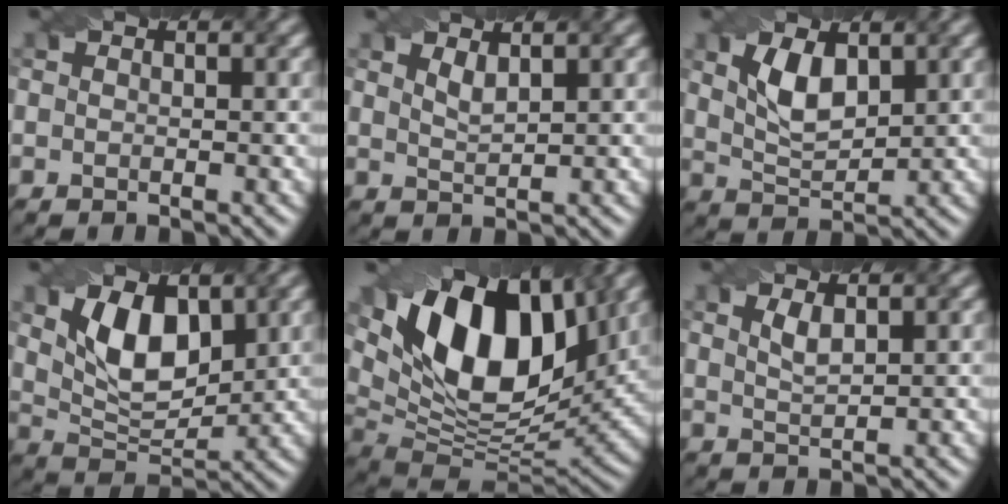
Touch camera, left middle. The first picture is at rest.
{"total": 1.4, "force": [1.0, 0.3, 0.9], "torque": [-0.021, -0.001, 0.022]}
{"total": 3.9, "force": [1.6, 1.9, 3.0], "torque": [-0.067, 0.000, 0.035]}
{"total": 6.1, "force": [2.3, 3.3, 4.6], "torque": [-0.090, -0.005, 0.042]}
{"total": 15.5, "force": [6.2, 8.2, 11.6], "torque": [-0.192, 0.016, 0.098]}
{"total": 1.6, "force": [0.9, 0.4, 1.2], "torque": [-0.026, 0.000, 0.020]}